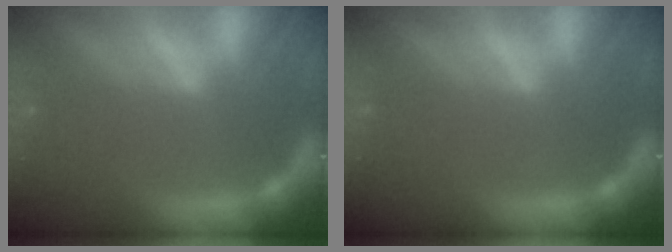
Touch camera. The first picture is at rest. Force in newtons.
{"total": 0.0}